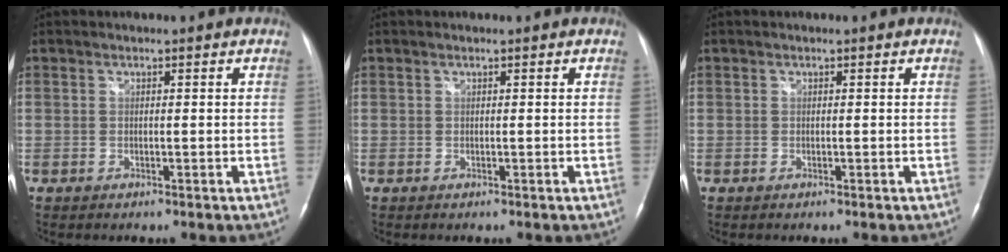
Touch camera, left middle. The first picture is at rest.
{"total": 0.0}
{"total": 0.0}